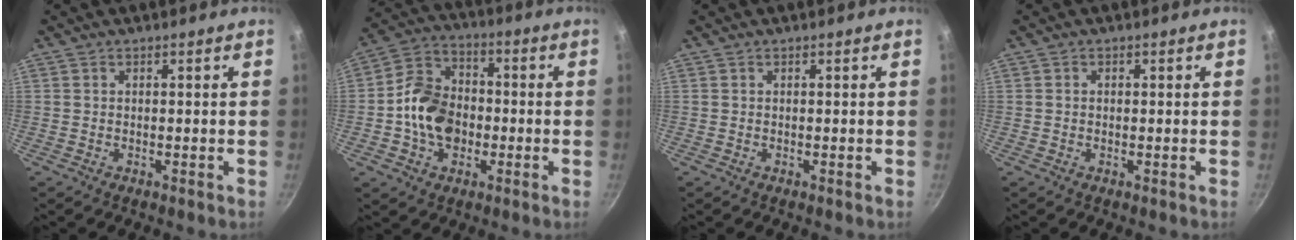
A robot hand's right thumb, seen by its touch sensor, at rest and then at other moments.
{"total": 12.4, "force": [-2.0, 9.4, 7.8], "torque": [-0.113, 0.027, -0.050]}
{"total": 0.0}
{"total": 0.6, "force": [0.0, 0.5, 0.3], "torque": [-0.004, 0.004, 0.000]}